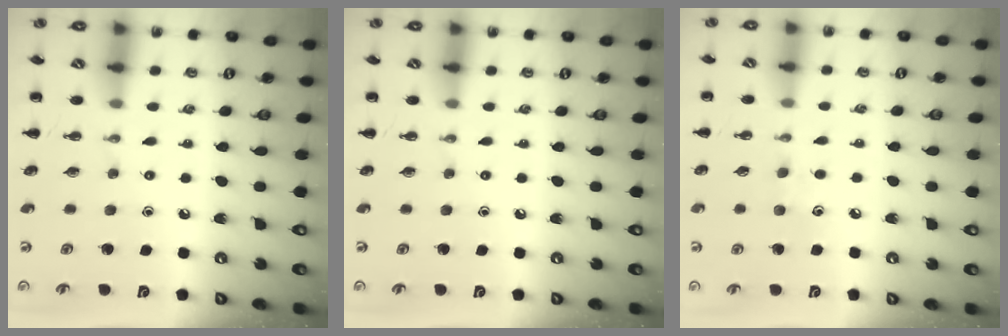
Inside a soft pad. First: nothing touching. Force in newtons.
{"total": 0.0}
{"total": 4.6, "press": 4.3, "slide": 1.4}